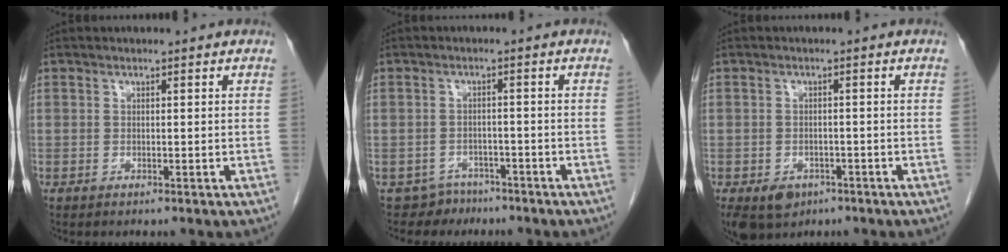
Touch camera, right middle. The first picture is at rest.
{"total": 3.7, "force": [-2.9, 2.2, -0.7], "torque": [0.010, 0.006, -0.046]}
{"total": 6.8, "force": [-3.8, 5.0, 2.8], "torque": [-0.056, -0.002, -0.050]}